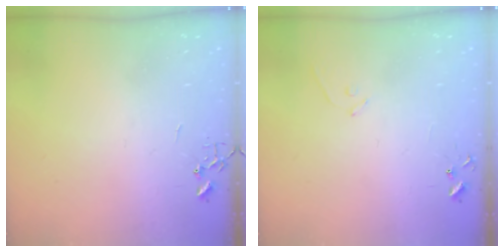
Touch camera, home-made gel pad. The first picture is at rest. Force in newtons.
{"total": 7.4, "press": 7.3, "slide": 0.6}